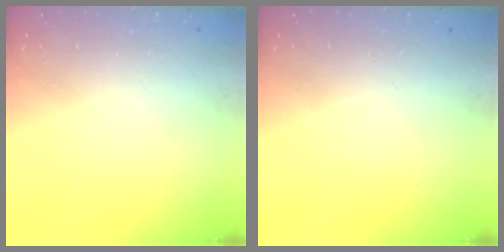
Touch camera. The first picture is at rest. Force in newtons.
{"total": 0.0}